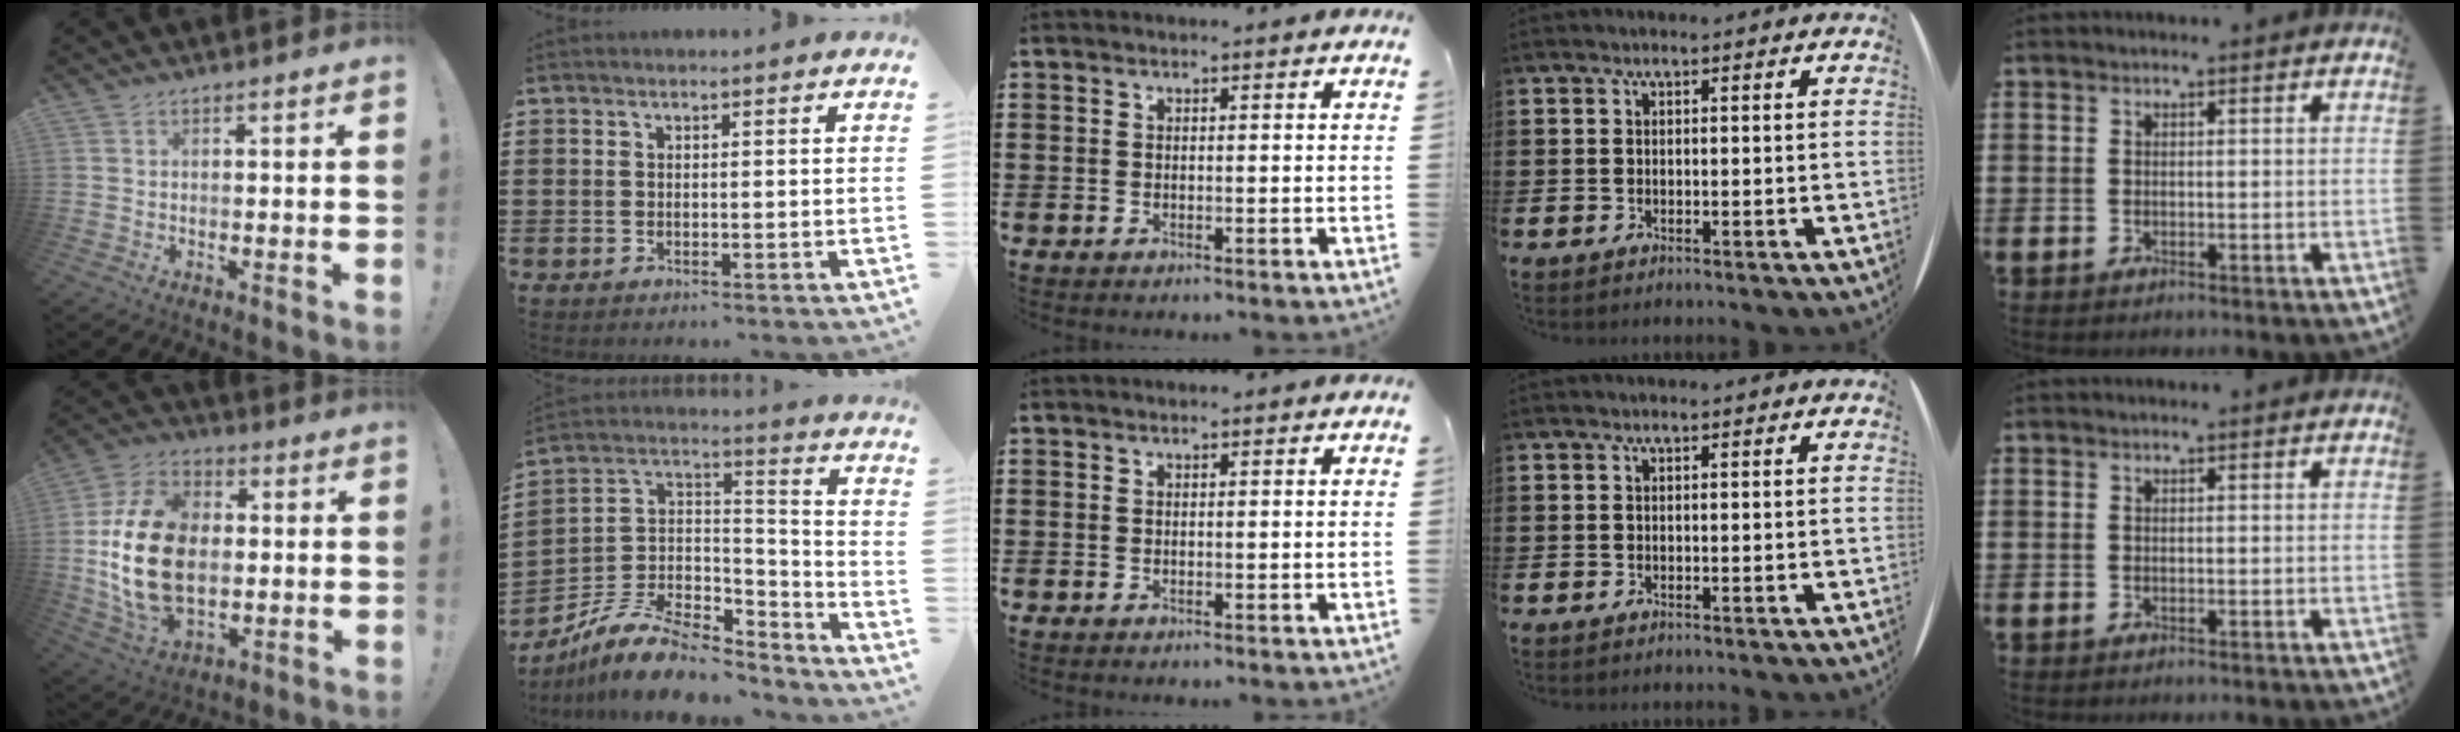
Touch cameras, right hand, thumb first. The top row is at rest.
{"thumb": {"total": 22.8, "force": [-0.5, 15.6, 16.6], "torque": [-0.312, 0.015, 0.004]}, "index": {"total": 10.8, "force": [-8.5, 4.5, 5.1], "torque": [-0.103, 0.027, -0.161]}}